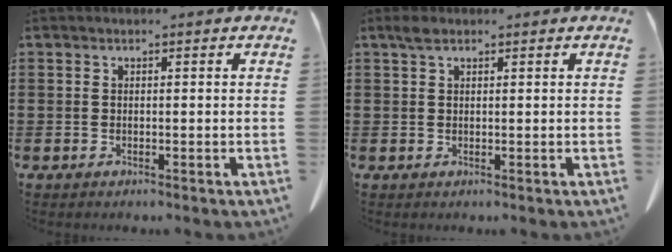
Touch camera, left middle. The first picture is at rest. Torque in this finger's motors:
{"motor_torque": [0.73, 0.59, 0.06, 0.03]}